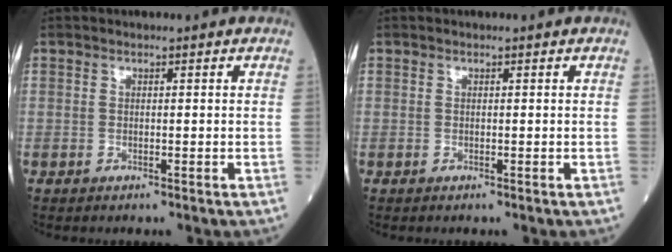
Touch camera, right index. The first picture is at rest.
{"total": 0.0}